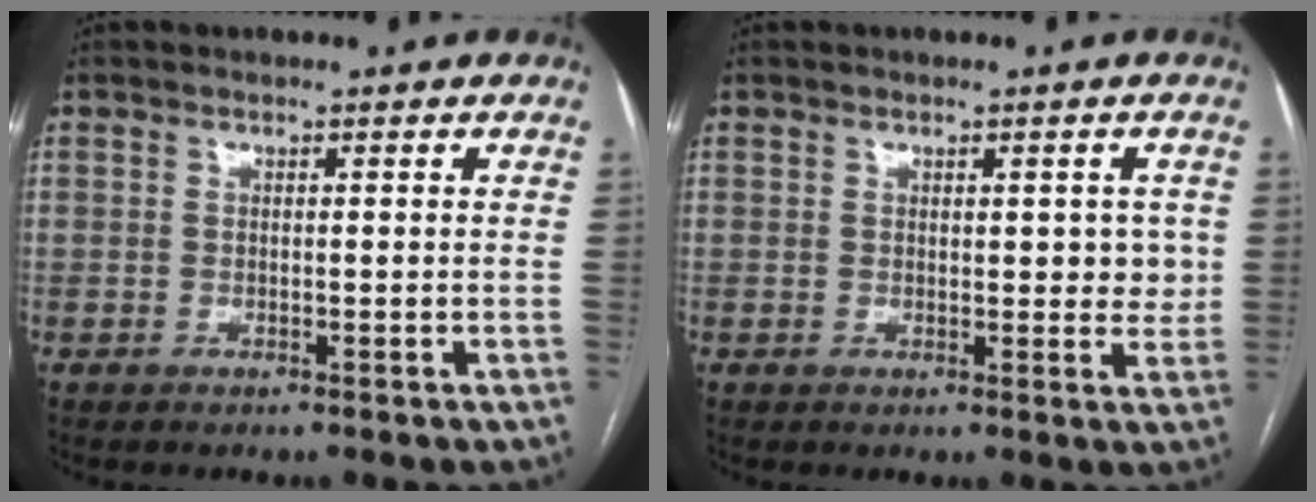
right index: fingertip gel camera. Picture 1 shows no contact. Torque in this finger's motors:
{"motor_torque": [-0.11, 0.02, -0.02, 0.00]}